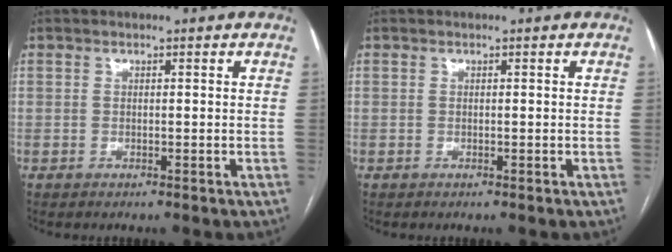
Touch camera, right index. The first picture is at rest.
{"total": 0.0}